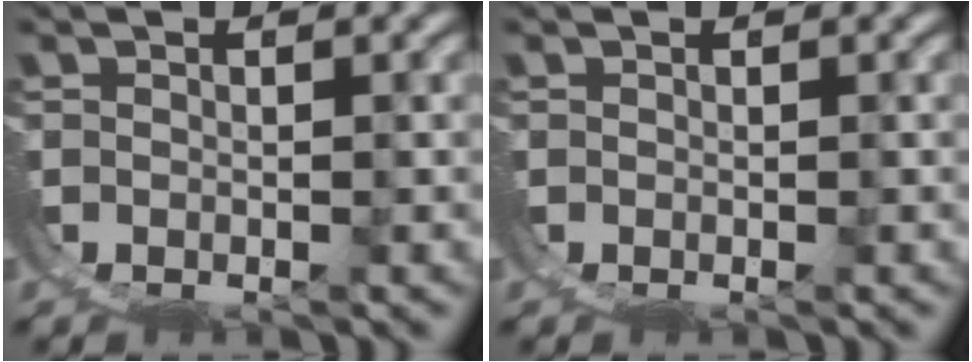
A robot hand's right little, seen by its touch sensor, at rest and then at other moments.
{"total": 0.0}